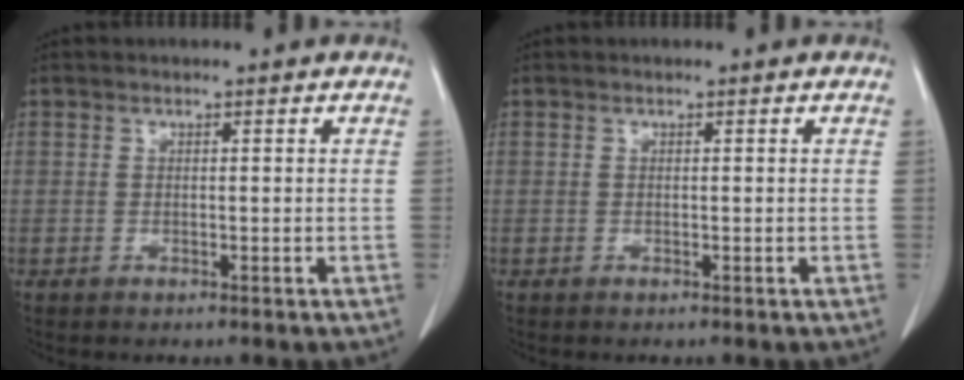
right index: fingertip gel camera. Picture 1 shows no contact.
{"total": 0.0}